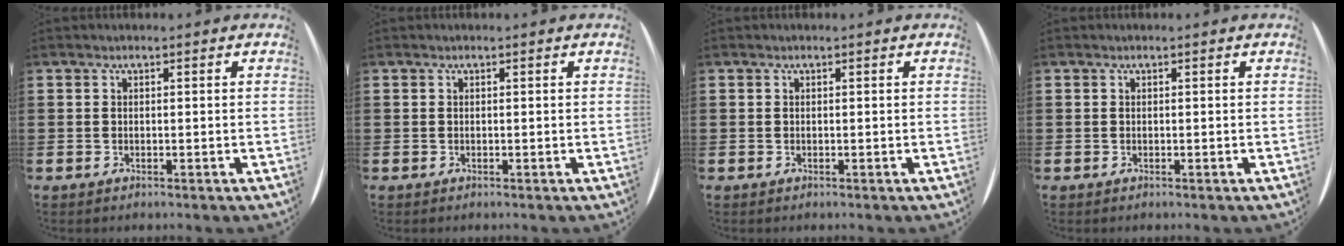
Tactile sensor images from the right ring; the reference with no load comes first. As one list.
[{"total": 0.0}, {"total": 0.0}, {"total": 0.0}]